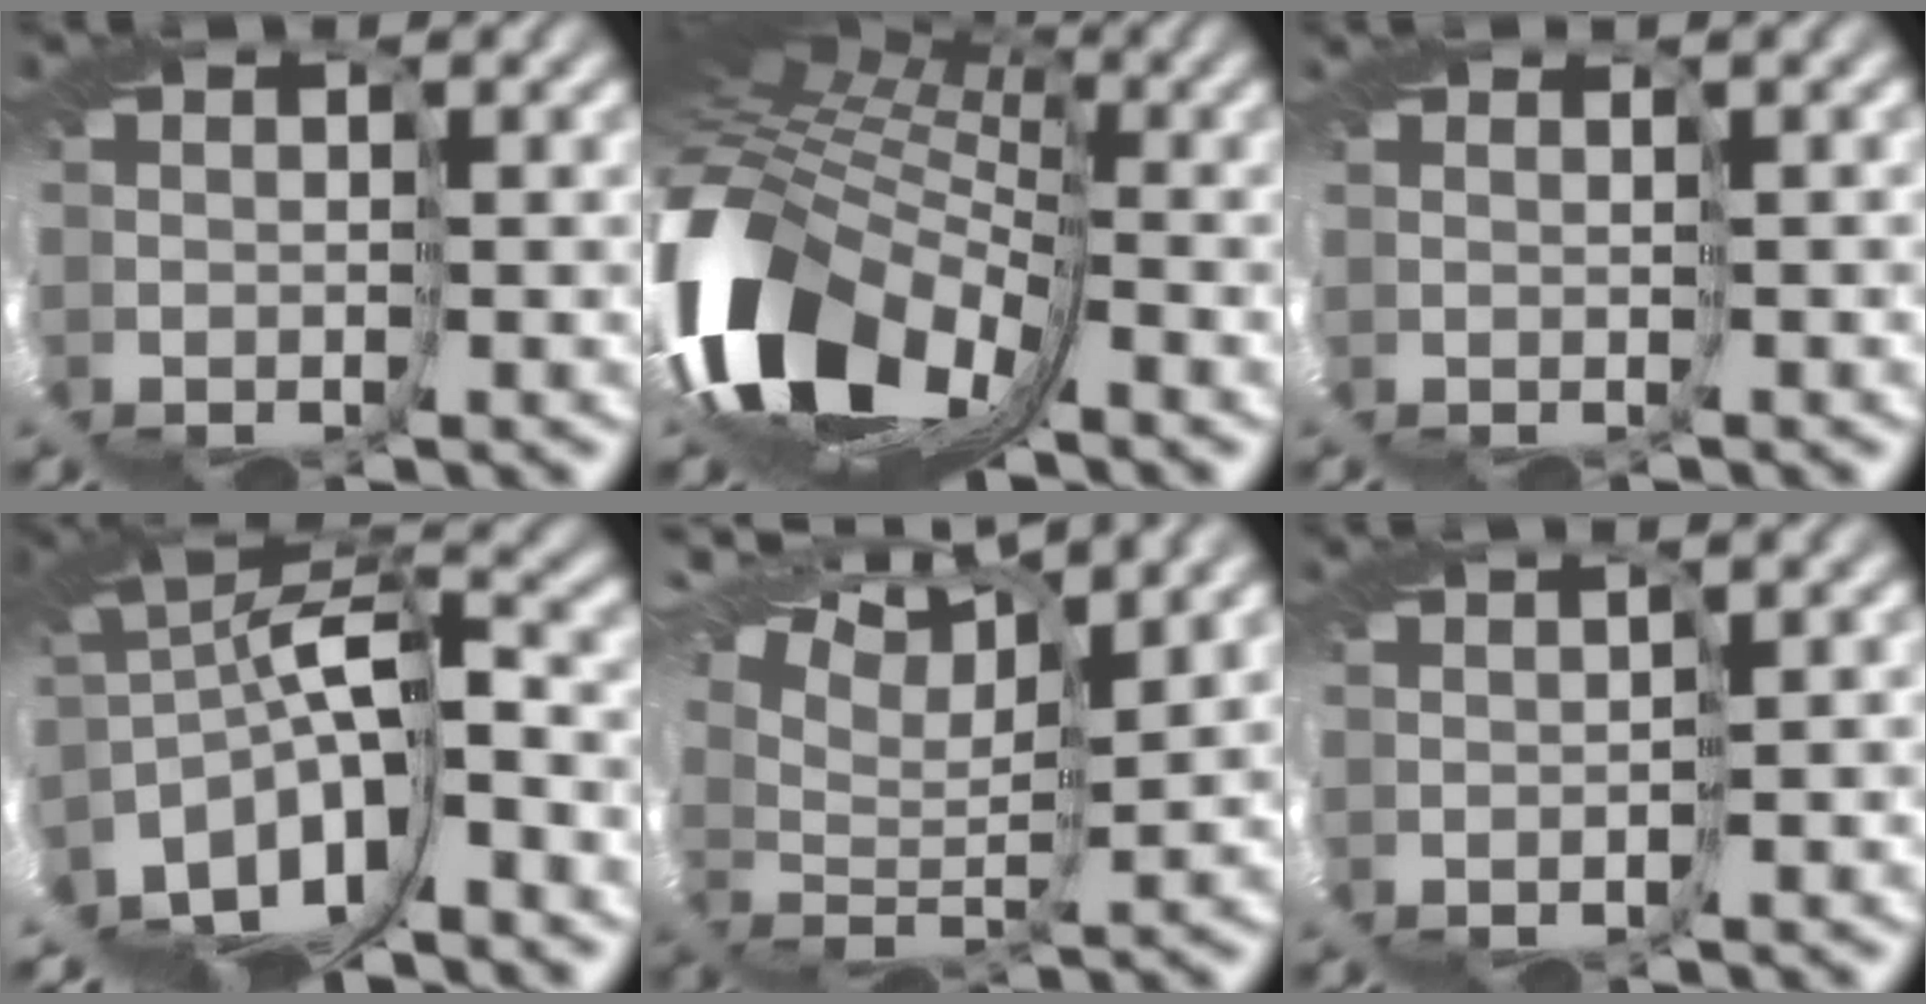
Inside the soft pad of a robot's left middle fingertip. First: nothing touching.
{"total": 9.1, "force": [-2.7, 5.2, 6.9], "torque": [-0.184, -0.023, -0.044]}
{"total": 2.7, "force": [-0.1, -2.3, -1.5], "torque": [0.026, -0.002, 0.008]}
{"total": 5.9, "force": [-3.5, -0.6, 4.7], "torque": [-0.131, 0.000, -0.050]}
{"total": 10.9, "force": [10.5, -2.9, -0.7], "torque": [-0.026, 0.033, 0.157]}
{"total": 3.1, "force": [0.2, -2.7, -1.6], "torque": [0.022, -0.004, 0.010]}